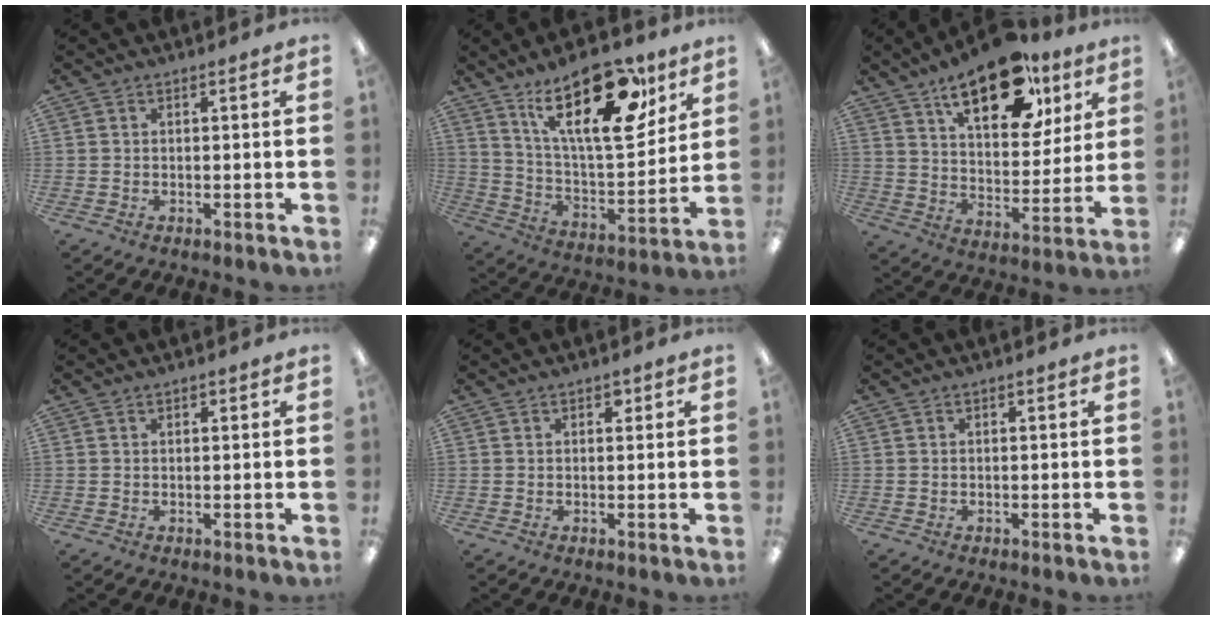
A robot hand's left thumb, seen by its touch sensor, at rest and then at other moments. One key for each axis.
{"total": 24.0, "fx": 14.3, "fy": 10.0, "fz": 16.5, "tx": -0.246, "ty": -0.081, "tz": 0.238}
{"total": 20.1, "fx": 13.0, "fy": 9.5, "fz": 12.2, "tx": -0.178, "ty": -0.057, "tz": 0.217}
{"total": 0.6, "fx": 0.4, "fy": 0.4, "fz": 0.3, "tx": -0.005, "ty": 0.003, "tz": 0.007}
{"total": 1.5, "fx": 0.9, "fy": 0.9, "fz": 0.8, "tx": -0.009, "ty": -0.001, "tz": 0.014}
{"total": 0.0}